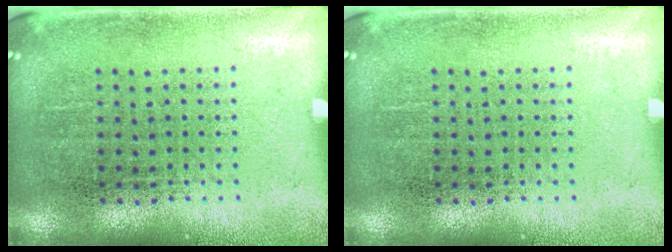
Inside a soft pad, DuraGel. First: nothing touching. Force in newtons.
{"total": 0.0}